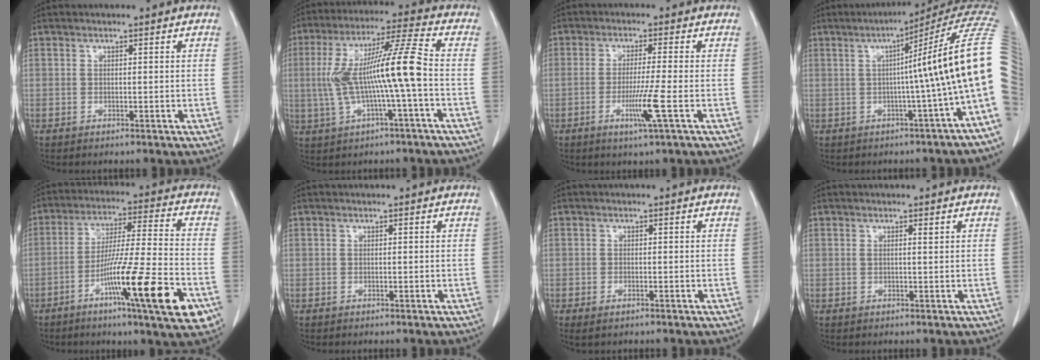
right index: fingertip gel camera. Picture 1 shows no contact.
{"total": 12.8, "force": [-1.0, -0.2, 12.8], "torque": [-0.242, 0.024, -0.019]}
{"total": 5.6, "force": [-1.8, -1.1, 5.2], "torque": [-0.092, -0.015, -0.034]}
{"total": 12.8, "force": [0.9, -2.0, 12.6], "torque": [-0.144, 0.032, 0.005]}
{"total": 18.6, "force": [-7.6, 0.1, 16.9], "torque": [-0.256, -0.021, -0.123]}
{"total": 0.0}
{"total": 4.4, "force": [-2.1, 2.2, 3.2], "torque": [-0.062, -0.013, -0.027]}
{"total": 0.8, "force": [0.5, 0.0, 0.6], "torque": [-0.008, 0.002, 0.010]}